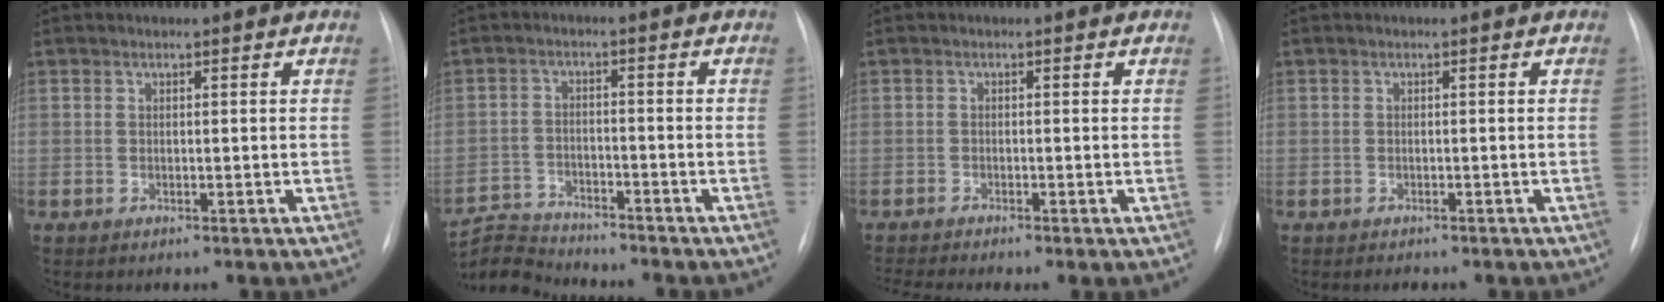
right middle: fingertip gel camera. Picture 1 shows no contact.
{"total": 6.6, "force": [-6.5, -0.2, -1.0], "torque": [0.008, 0.000, -0.122]}
{"total": 3.1, "force": [-2.5, -0.3, 1.8], "torque": [-0.037, -0.008, -0.047]}
{"total": 1.1, "force": [-0.9, 0.5, 0.3], "torque": [-0.008, -0.002, -0.010]}